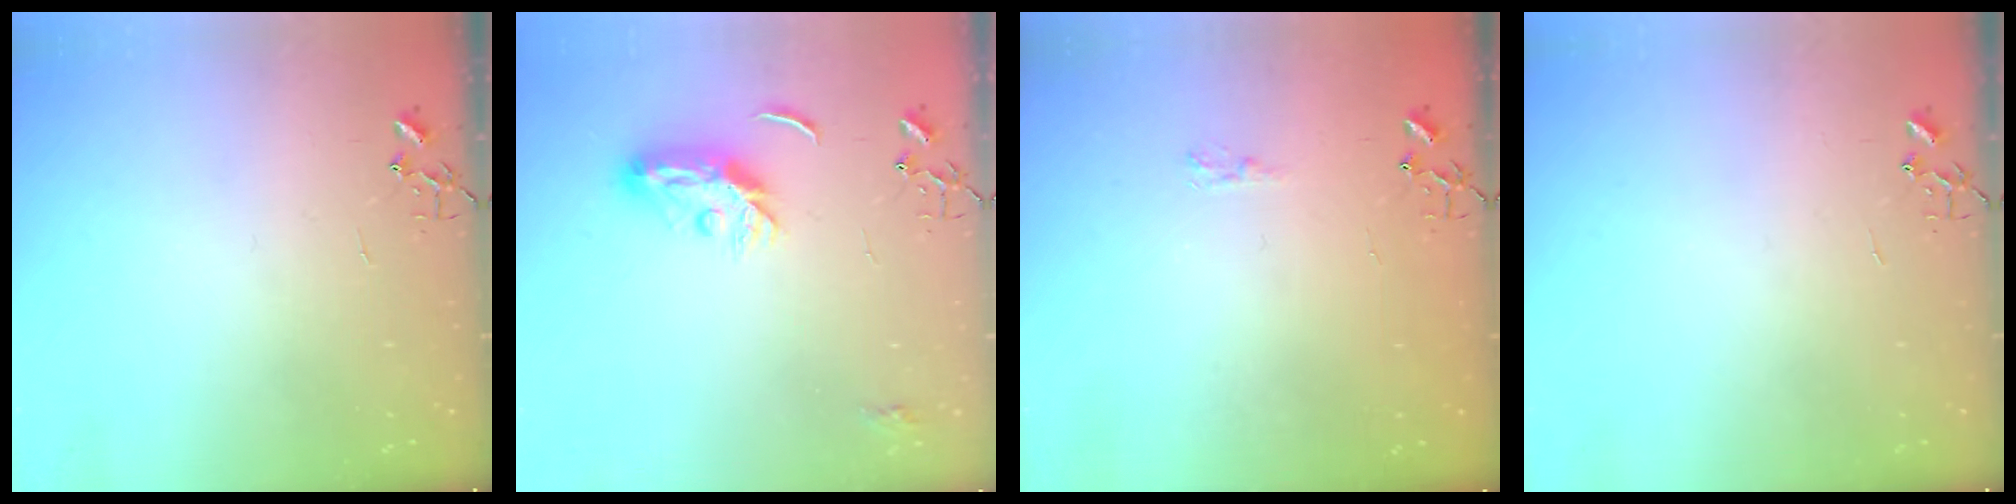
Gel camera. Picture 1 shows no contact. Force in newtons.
{"total": 7.7, "press": 7.7, "slide": 0.2}
{"total": 5.1, "press": 5.1, "slide": 0.4}
{"total": 0.0}